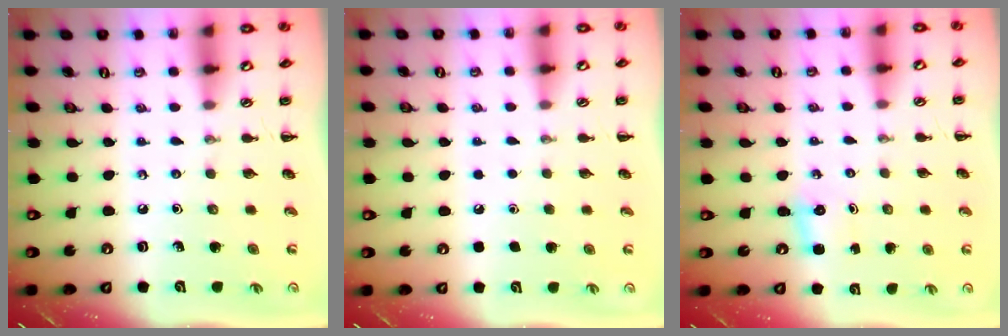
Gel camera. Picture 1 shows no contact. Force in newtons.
{"total": 1.7, "press": 1.7, "slide": 0.1}
{"total": 2.1, "press": 2.0, "slide": 0.6}